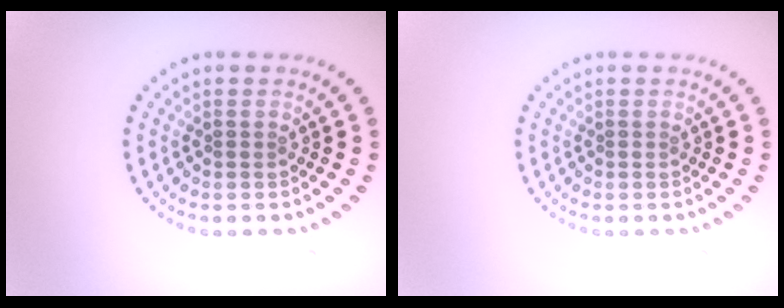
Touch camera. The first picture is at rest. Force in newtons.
{"total": 0.0}